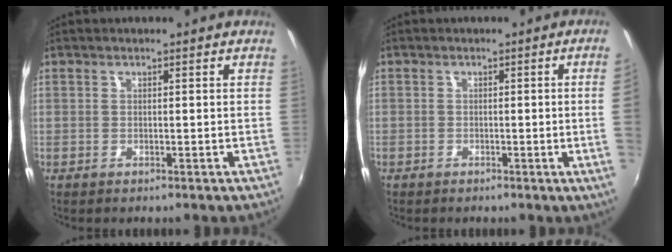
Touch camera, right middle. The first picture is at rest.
{"total": 3.1, "force": [-0.2, -1.6, 2.6], "torque": [-0.047, -0.011, 0.004]}